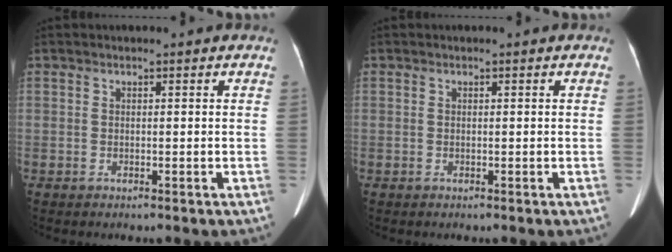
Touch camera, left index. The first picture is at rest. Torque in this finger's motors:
{"motor_torque": [0.08, 0.01, 0.04, 0.01]}